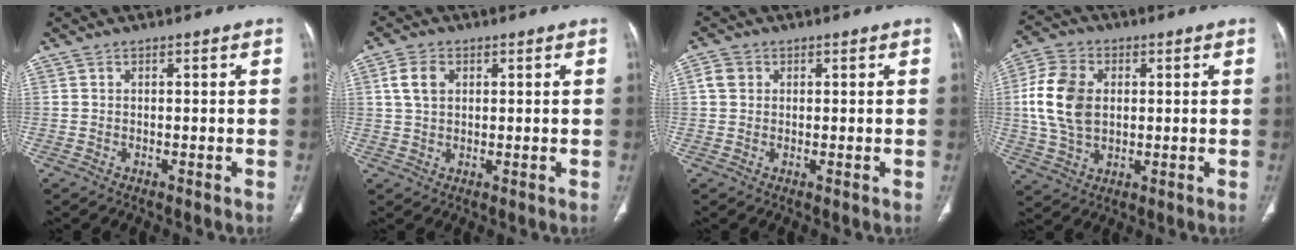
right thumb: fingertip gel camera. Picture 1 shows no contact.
{"total": 4.9, "force": [1.5, 3.4, 3.2], "torque": [-0.055, 0.003, 0.030]}
{"total": 2.9, "force": [0.8, 2.5, 1.3], "torque": [-0.016, 0.004, 0.015]}
{"total": 12.5, "force": [1.5, 8.7, 8.8], "torque": [-0.168, 0.003, 0.030]}